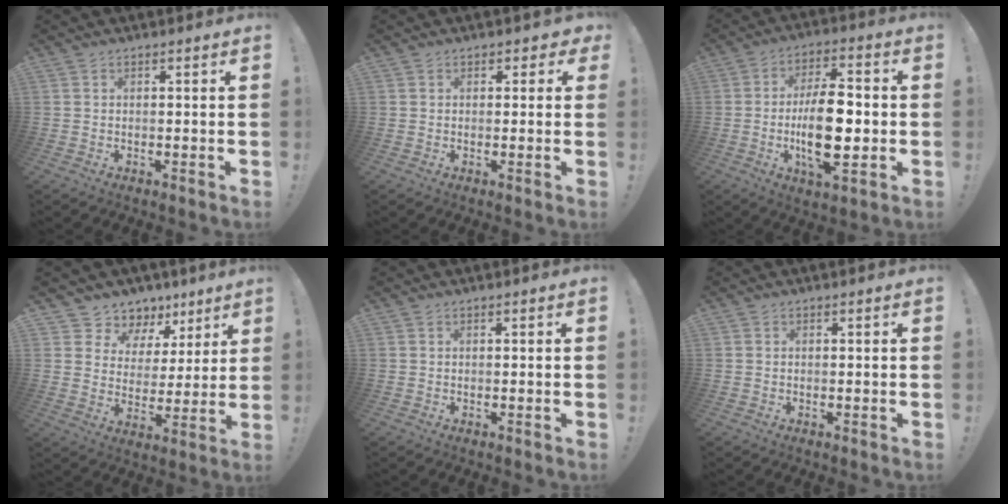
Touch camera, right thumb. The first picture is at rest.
{"total": 2.5, "force": [0.6, 2.2, 1.1], "torque": [-0.004, -0.002, 0.009]}
{"total": 16.9, "force": [-2.4, 7.1, 15.1], "torque": [-0.271, 0.000, -0.043]}
{"total": 8.3, "force": [5.9, 5.8, 1.3], "torque": [-0.021, -0.051, 0.114]}
{"total": 0.0}
{"total": 0.0}